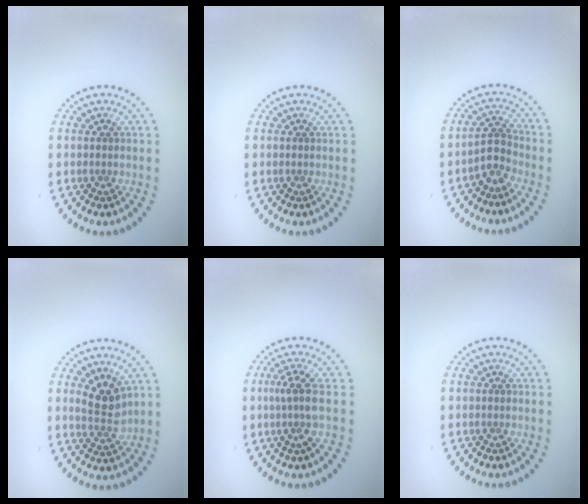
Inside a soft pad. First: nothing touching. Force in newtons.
{"total": 0.0}
{"total": 2.1, "press": 1.6, "slide": 1.4}
{"total": 2.8, "press": 2.5, "slide": 1.2}
{"total": 2.5, "press": 1.9, "slide": 1.6}
{"total": 0.0}